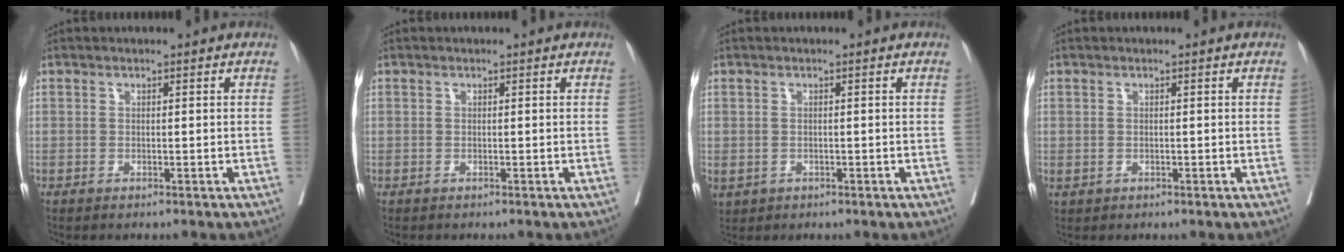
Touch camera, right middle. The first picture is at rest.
{"total": 0.0}
{"total": 3.5, "force": [-1.4, 2.8, 1.6], "torque": [-0.044, -0.003, -0.012]}
{"total": 0.5, "force": [0.0, 0.3, 0.4], "torque": [-0.014, 0.000, 0.006]}